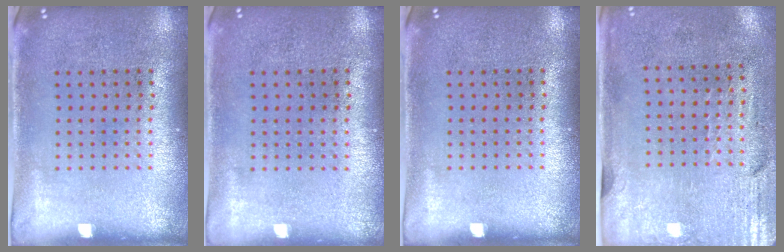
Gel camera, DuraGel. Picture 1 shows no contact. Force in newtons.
{"total": 0.0}
{"total": 0.0}
{"total": 2.9, "press": 2.5, "slide": 1.5}